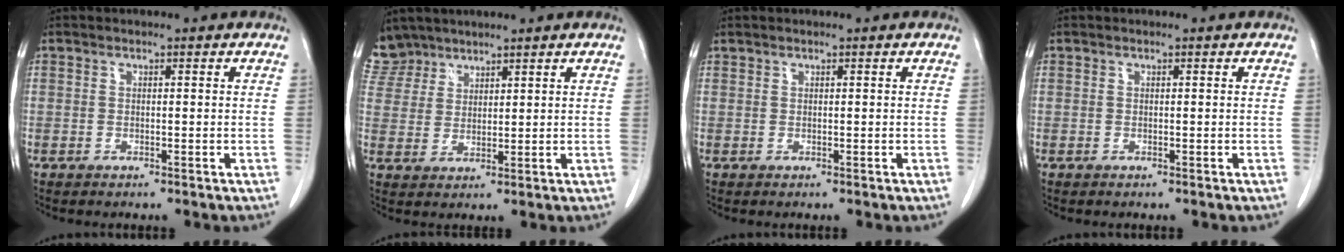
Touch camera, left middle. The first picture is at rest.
{"total": 7.0, "force": [6.0, 3.5, -0.1], "torque": [-0.001, 0.006, 0.126]}
{"total": 0.0}
{"total": 0.0}